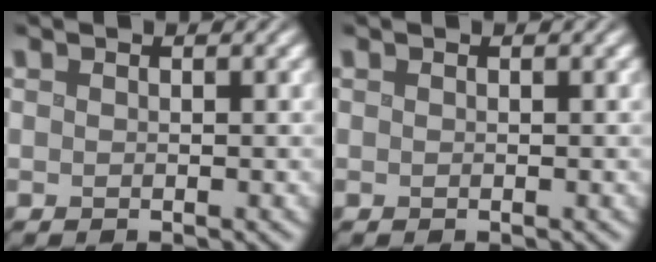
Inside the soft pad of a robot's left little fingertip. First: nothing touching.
{"total": 0.0}